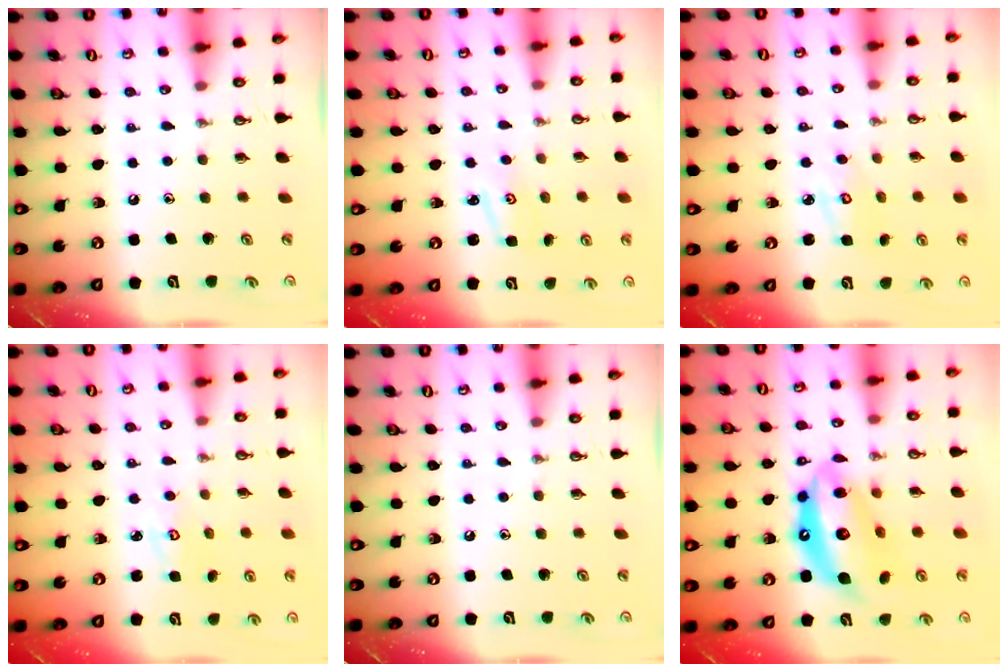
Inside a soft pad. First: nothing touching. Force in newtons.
{"total": 2.1, "press": 2.1, "slide": 0.3}
{"total": 3.2, "press": 3.2, "slide": 0.2}
{"total": 3.1, "press": 3.1, "slide": 0.4}
{"total": 0.0}
{"total": 16.7, "press": 16.6, "slide": 1.9}